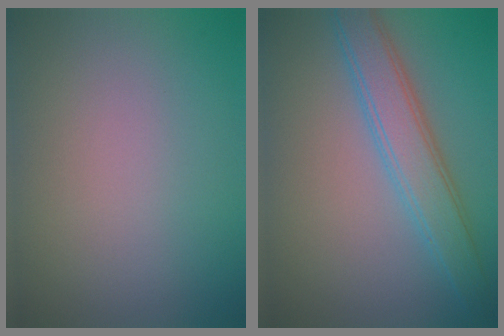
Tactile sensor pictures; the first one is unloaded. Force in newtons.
{"total": 4.4, "press": 4.4, "slide": 0.1}